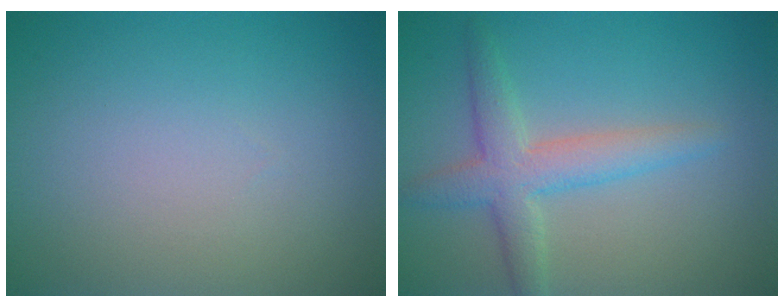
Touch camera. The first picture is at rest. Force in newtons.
{"total": 3.9, "press": 3.9, "slide": 0.2}